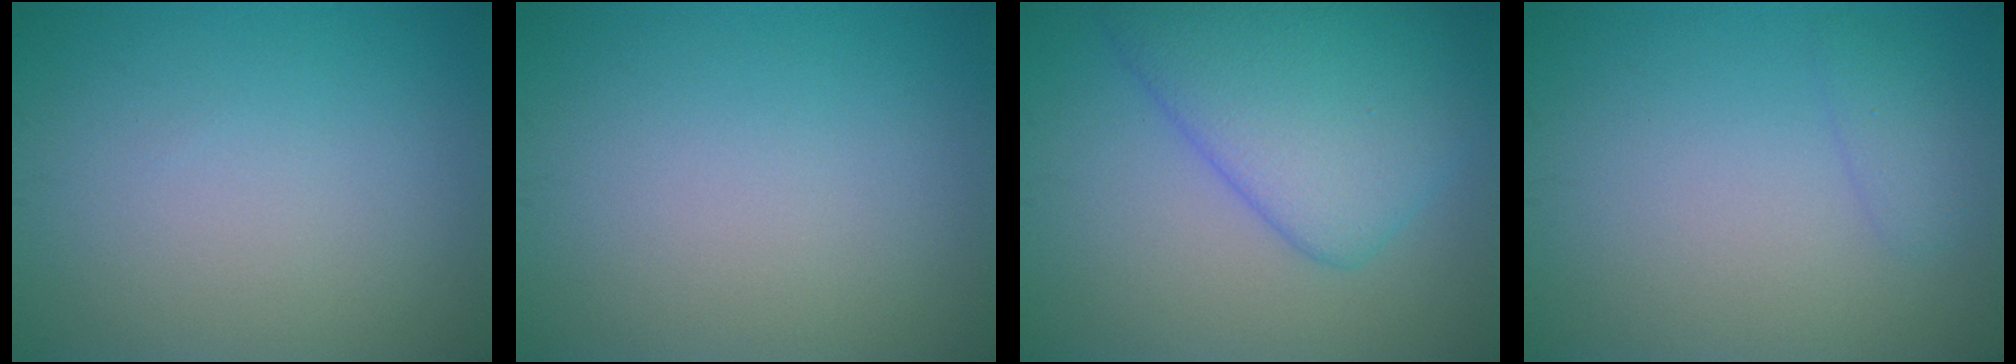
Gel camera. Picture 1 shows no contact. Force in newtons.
{"total": 0.0}
{"total": 7.5, "press": 7.5, "slide": 0.3}
{"total": 1.3, "press": 1.3, "slide": 0.1}